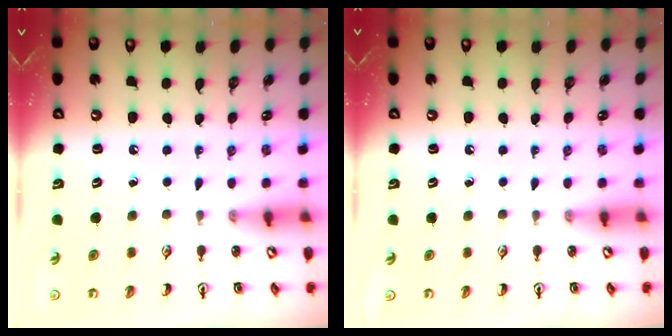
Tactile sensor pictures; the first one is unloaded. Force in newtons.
{"total": 0.0}